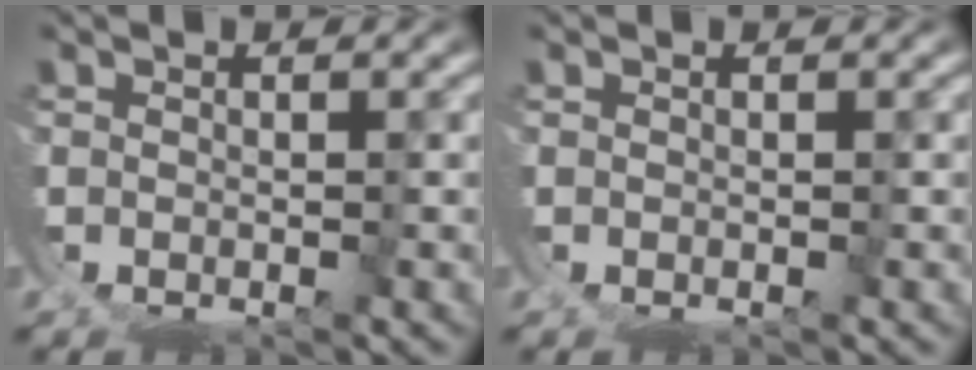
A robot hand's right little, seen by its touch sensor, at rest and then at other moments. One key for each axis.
{"total": 0.0}